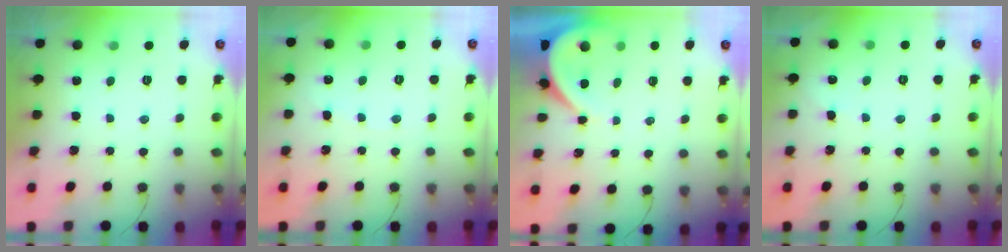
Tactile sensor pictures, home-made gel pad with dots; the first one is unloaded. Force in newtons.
{"total": 2.0, "press": 2.0, "slide": 0.3}
{"total": 3.9, "press": 3.9, "slide": 0.5}
{"total": 1.3, "press": 1.3, "slide": 0.2}